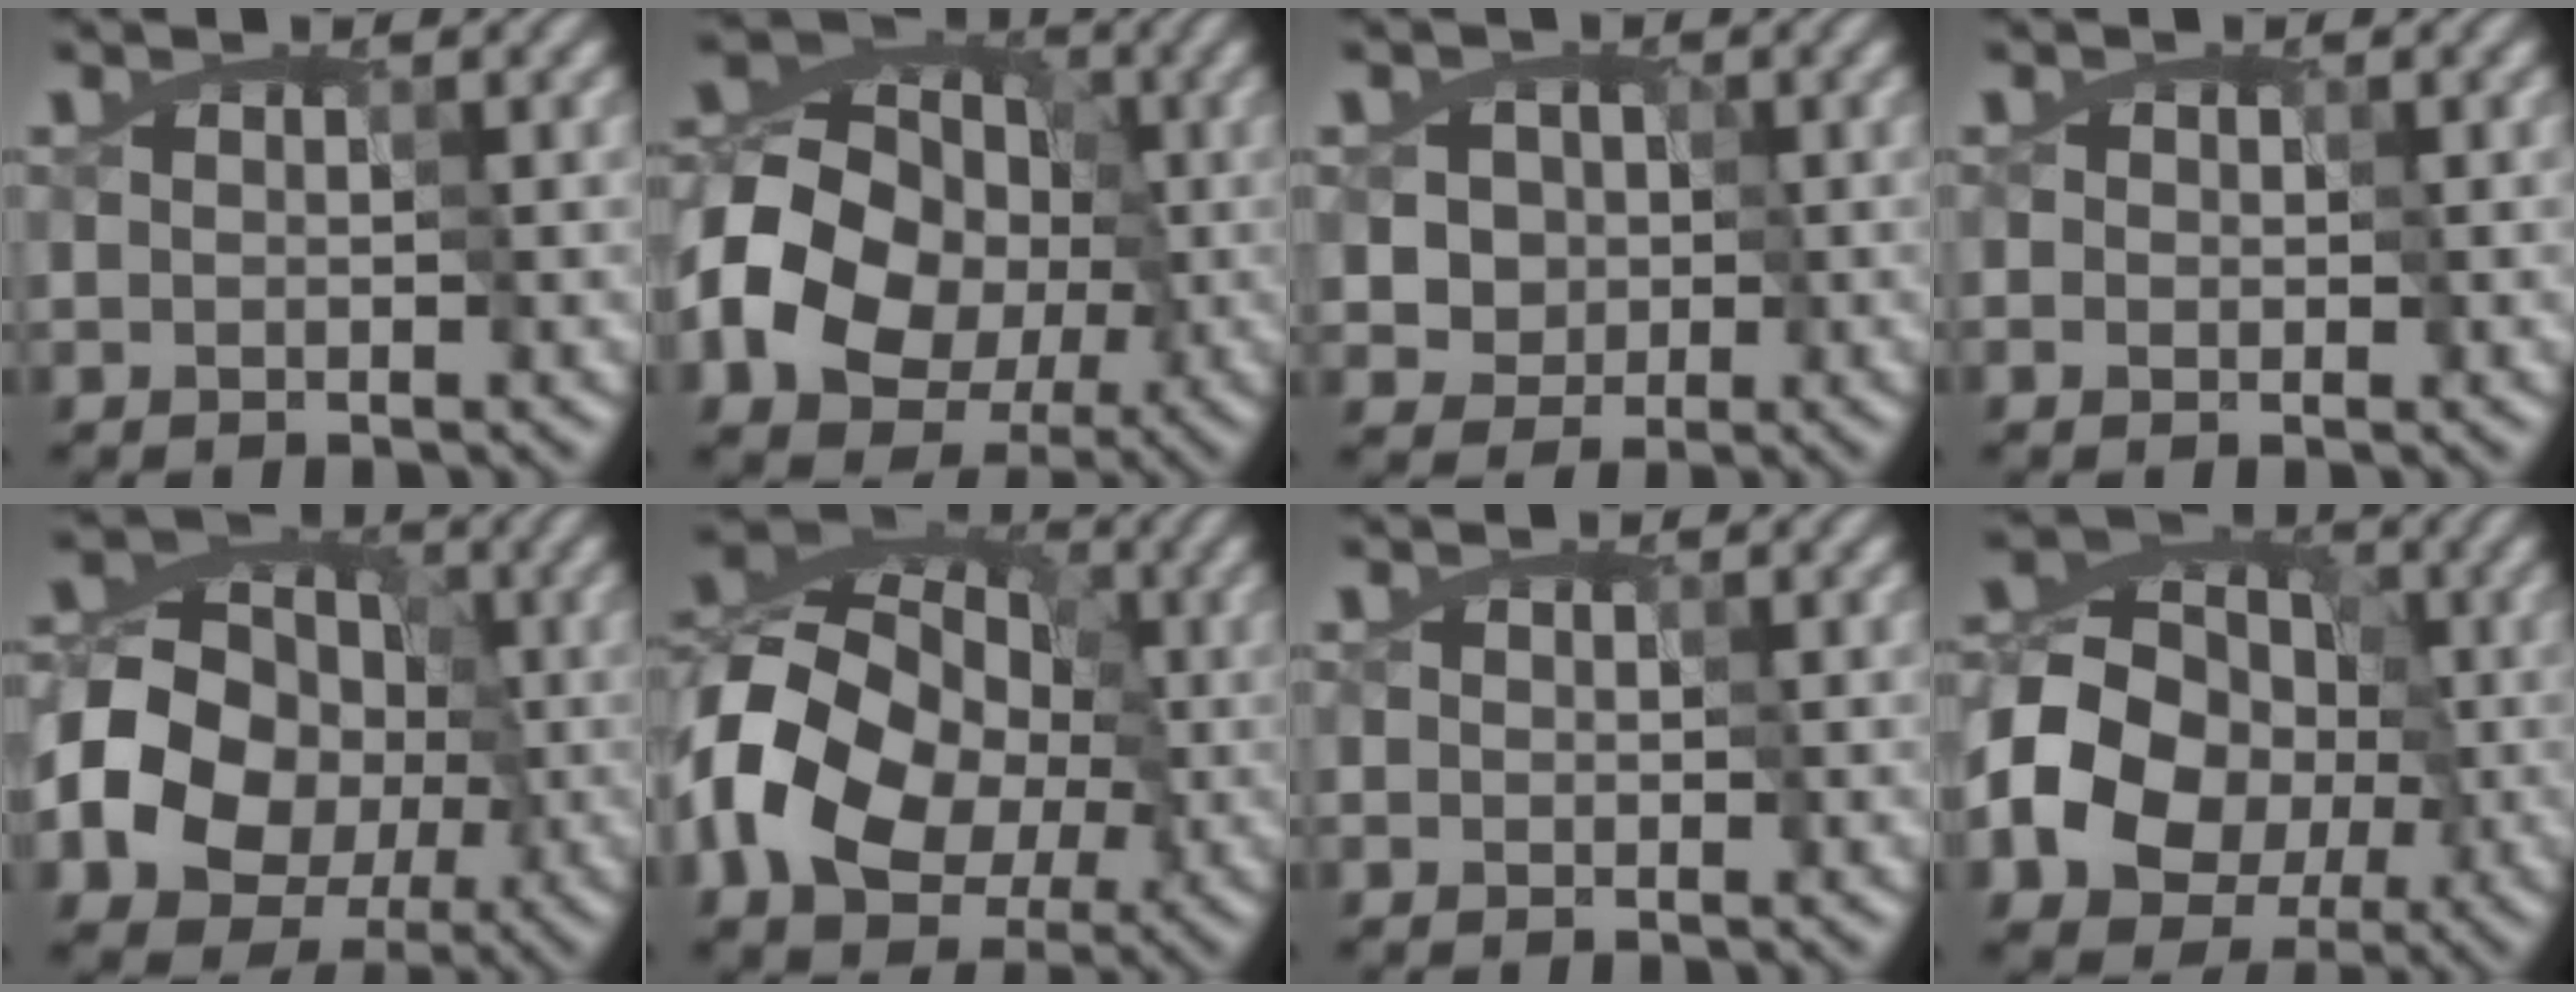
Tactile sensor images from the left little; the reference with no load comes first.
{"total": 14.2, "force": [-3.9, 11.4, 7.5], "torque": [-0.132, -0.008, -0.083]}
{"total": 3.3, "force": [-0.6, 3.1, 1.0], "torque": [-0.008, 0.000, -0.006]}
{"total": 2.0, "force": [0.8, 1.6, 0.9], "torque": [-0.028, 0.006, 0.020]}
{"total": 13.8, "force": [-3.6, 11.8, 6.3], "torque": [-0.110, -0.009, -0.076]}
{"total": 15.9, "force": [-3.9, 11.9, 9.8], "torque": [-0.178, -0.010, -0.091]}
{"total": 0.7, "force": [0.4, 0.6, 0.3], "torque": [-0.008, 0.004, 0.006]}
{"total": 12.6, "force": [-3.7, 10.4, 6.0], "torque": [-0.101, -0.014, -0.081]}